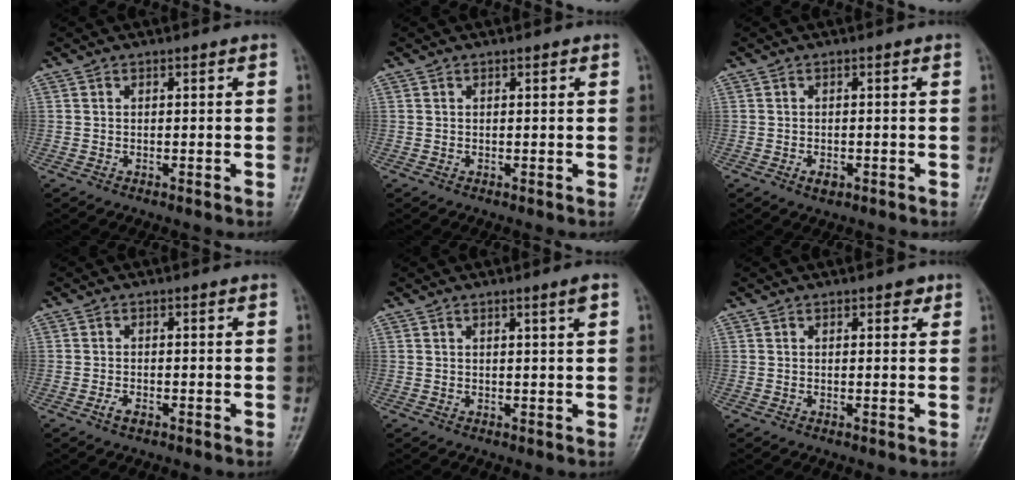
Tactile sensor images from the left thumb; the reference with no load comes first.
{"total": 0.6, "force": [0.3, 0.2, 0.5], "torque": [-0.006, -0.001, 0.003]}
{"total": 1.8, "force": [-0.8, 1.1, 1.2], "torque": [-0.017, 0.000, -0.012]}
{"total": 1.7, "force": [-0.9, 0.8, 1.1], "torque": [-0.023, 0.001, -0.019]}
{"total": 2.1, "force": [1.1, -0.2, 1.8], "torque": [-0.028, -0.007, 0.019]}
{"total": 1.9, "force": [1.1, 1.0, 1.2], "torque": [-0.004, -0.003, 0.012]}